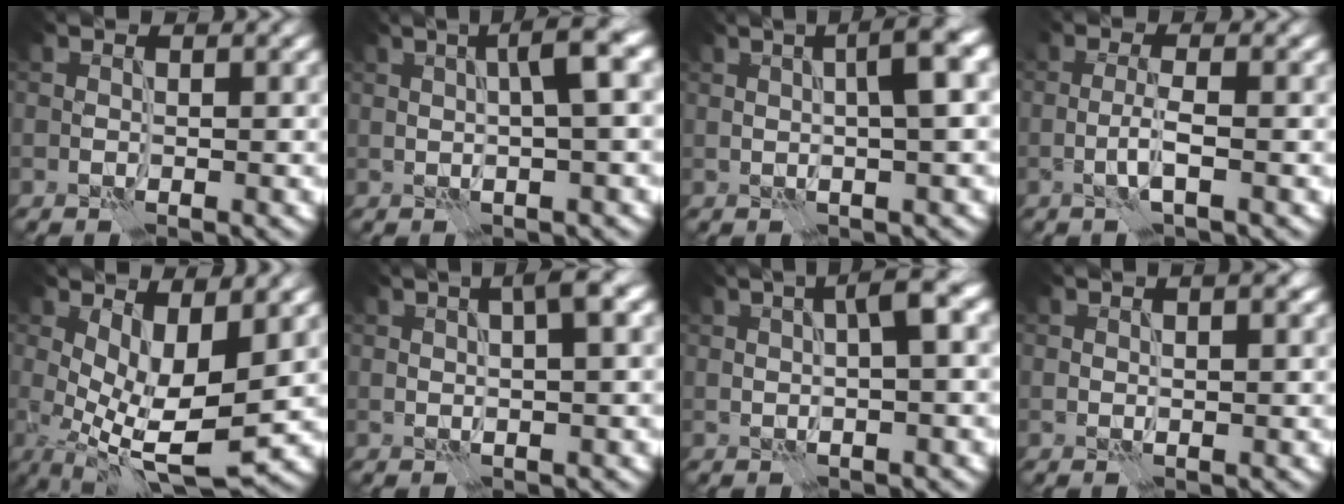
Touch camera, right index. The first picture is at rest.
{"total": 4.5, "force": [1.1, 0.6, 4.4], "torque": [-0.074, 0.018, 0.017]}
{"total": 5.1, "force": [1.2, 0.9, 4.9], "torque": [-0.074, 0.019, 0.018]}
{"total": 2.0, "force": [-0.8, 0.2, 1.8], "torque": [-0.037, 0.007, -0.019]}
{"total": 8.7, "force": [-0.2, 3.1, 8.1], "torque": [-0.151, -0.008, 0.001]}
{"total": 3.4, "force": [1.1, 0.5, 3.1], "torque": [-0.053, 0.012, 0.017]}
{"total": 3.9, "force": [0.9, 0.7, 3.8], "torque": [-0.063, 0.016, 0.013]}
{"total": 2.6, "force": [1.3, 1.1, 2.1], "torque": [-0.026, 0.004, 0.016]}